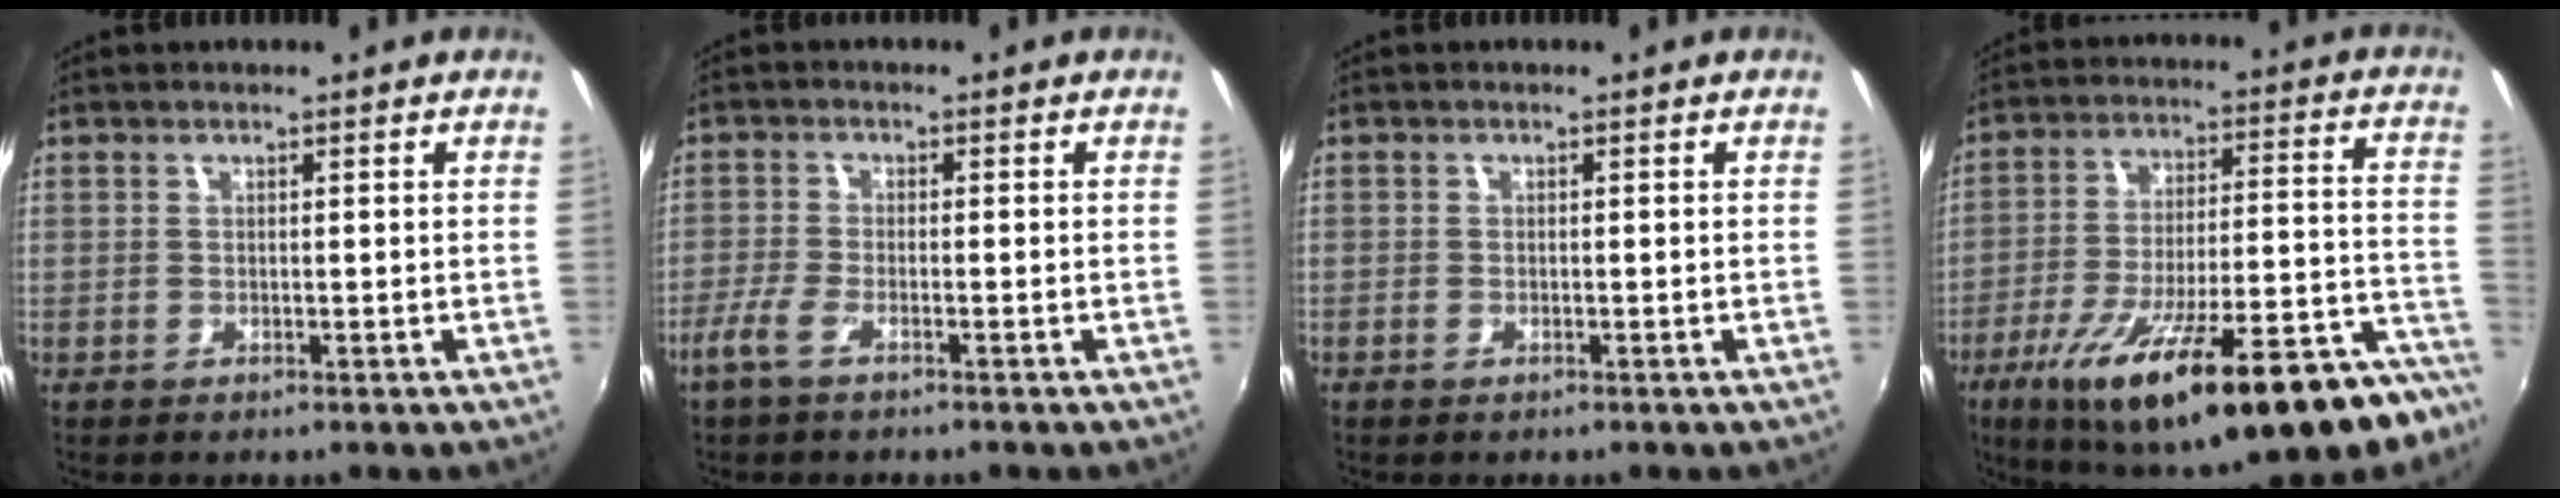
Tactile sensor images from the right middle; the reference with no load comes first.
{"total": 4.2, "force": [-2.8, 0.9, 3.0], "torque": [-0.075, -0.009, -0.056]}
{"total": 0.9, "force": [-0.5, 0.6, 0.4], "torque": [-0.008, -0.003, -0.010]}
{"total": 31.1, "force": [-21.8, 7.7, 20.8], "torque": [-0.308, -0.039, -0.309]}